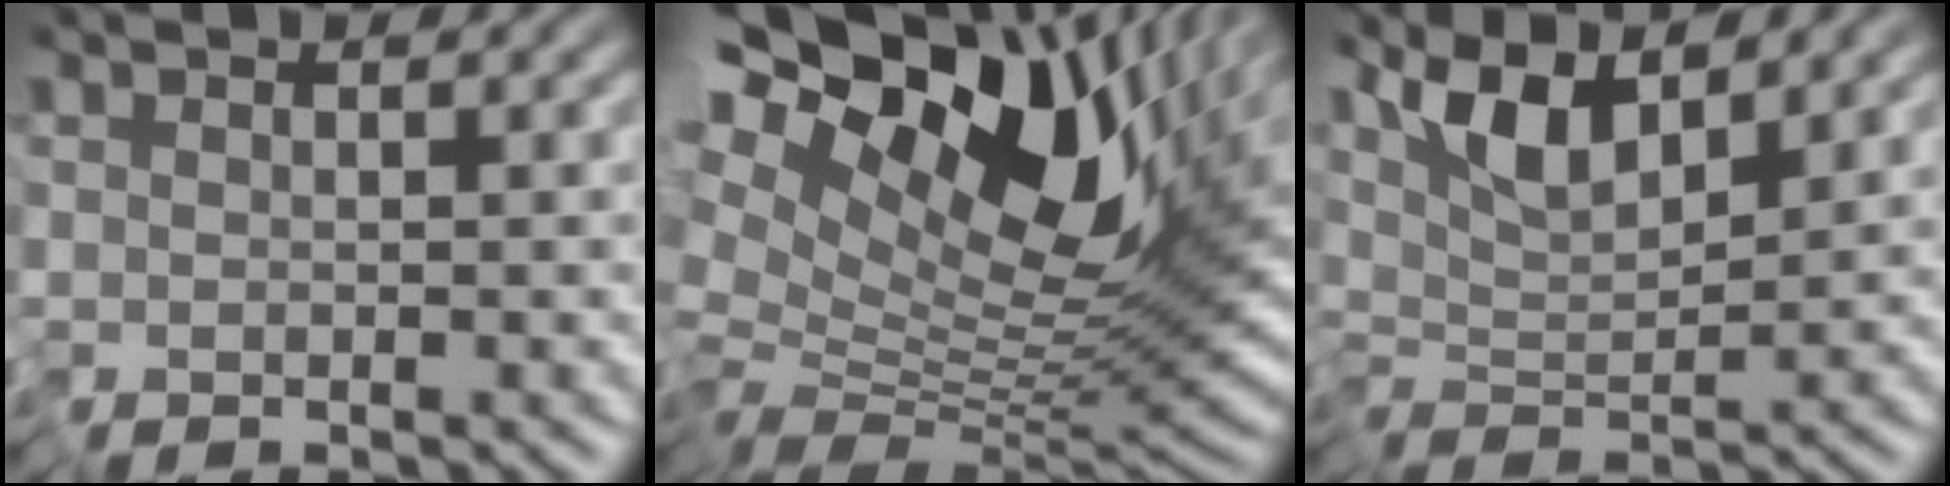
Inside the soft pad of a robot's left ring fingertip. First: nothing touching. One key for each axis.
{"total": 16.1, "fx": 6.5, "fy": 7.8, "fz": 12.5, "tx": -0.256, "ty": 0.034, "tz": 0.109}
{"total": 4.4, "fx": 2.9, "fy": 0.6, "fz": 3.3, "tx": -0.068, "ty": -0.003, "tz": 0.054}